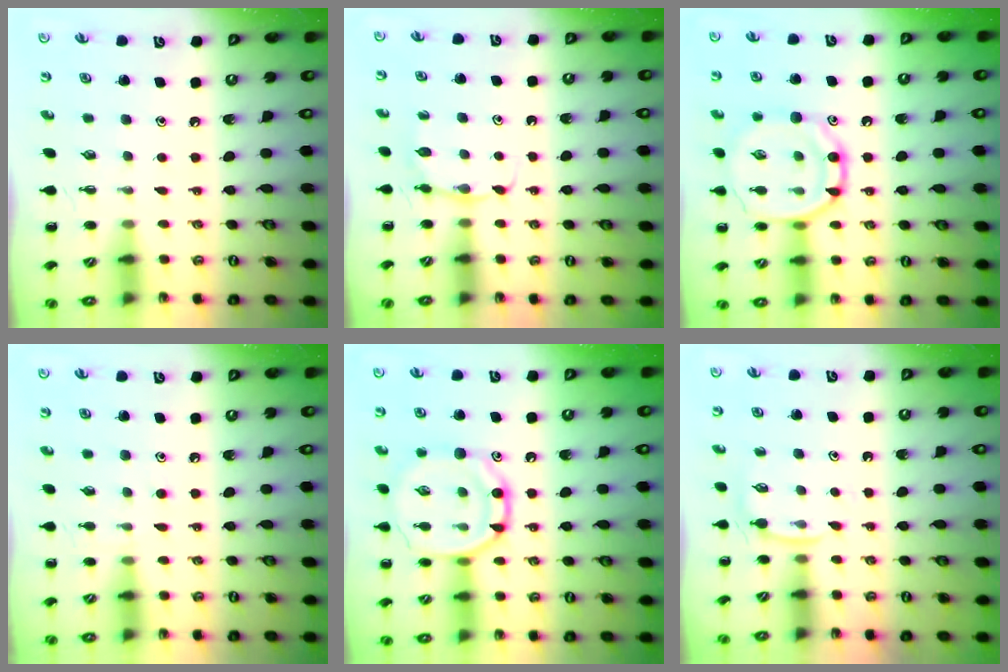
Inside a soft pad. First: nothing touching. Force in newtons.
{"total": 4.5, "press": 4.3, "slide": 1.3}
{"total": 15.2, "press": 15.2, "slide": 0.8}
{"total": 6.1, "press": 5.7, "slide": 2.2}
{"total": 15.2, "press": 15.2, "slide": 0.8}
{"total": 4.6, "press": 4.4, "slide": 1.3}